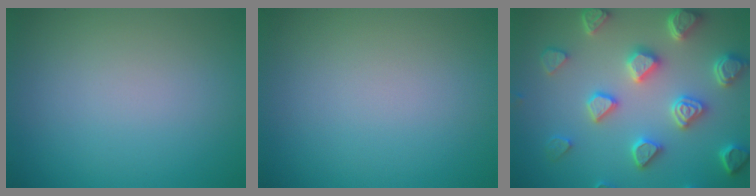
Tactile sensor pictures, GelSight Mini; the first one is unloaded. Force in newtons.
{"total": 0.0}
{"total": 6.1, "press": 5.3, "slide": 3.0}